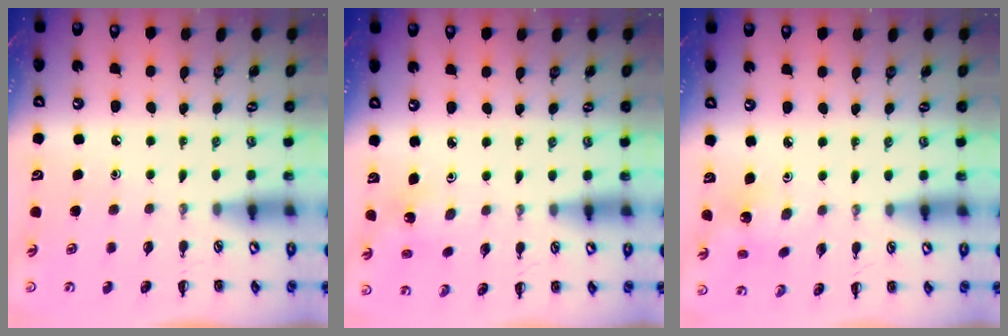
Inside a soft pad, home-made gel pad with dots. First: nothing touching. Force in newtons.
{"total": 2.1, "press": 1.9, "slide": 0.7}
{"total": 2.3, "press": 2.2, "slide": 0.7}